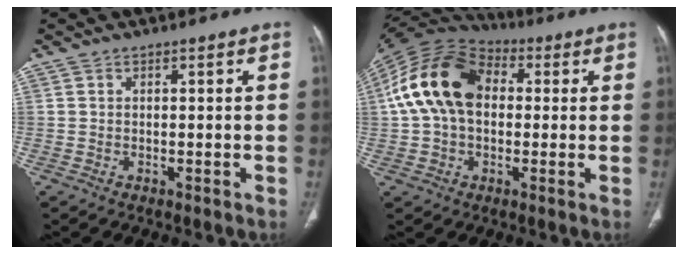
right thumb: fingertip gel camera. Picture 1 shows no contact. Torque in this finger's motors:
{"motor_torque": [1.19, 3.82, 1.44, -0.41, 0.24]}